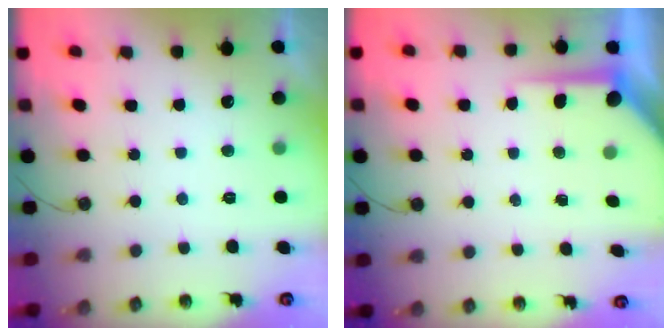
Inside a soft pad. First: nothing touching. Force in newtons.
{"total": 6.3, "press": 6.3, "slide": 0.3}